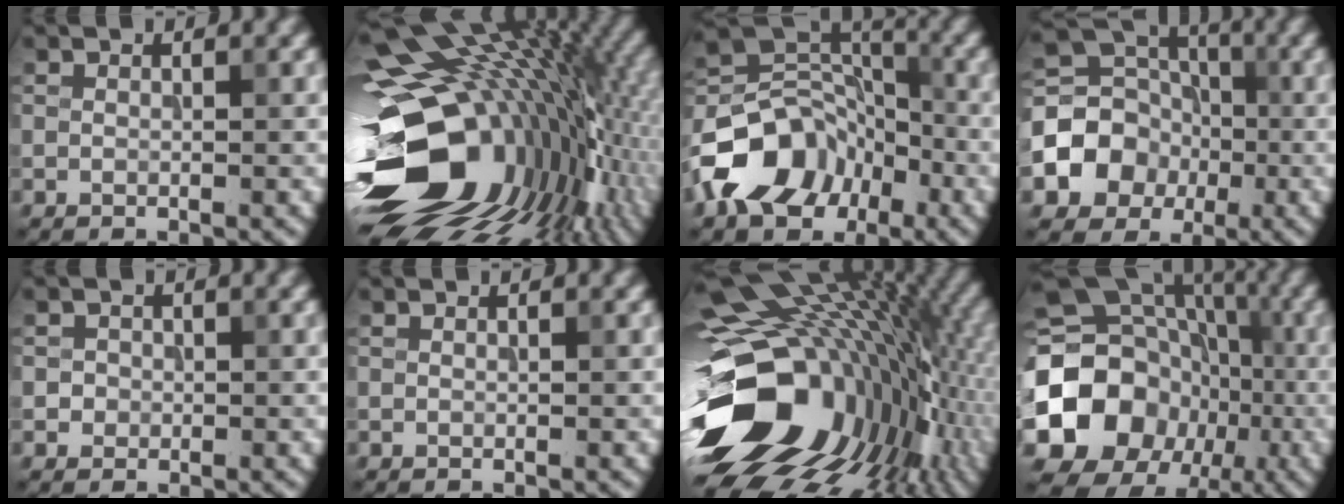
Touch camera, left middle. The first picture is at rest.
{"total": 20.1, "force": [-1.8, 13.2, 15.0], "torque": [-0.266, -0.037, -0.011]}
{"total": 9.4, "force": [-4.8, 6.5, 4.9], "torque": [-0.079, 0.001, -0.102]}
{"total": 6.8, "force": [-1.9, 5.8, 2.9], "torque": [-0.045, 0.004, -0.050]}
{"total": 1.0, "force": [-0.1, 1.0, 0.1], "torque": [0.010, -0.003, -0.002]}
{"total": 0.0}
{"total": 19.3, "force": [-0.3, 13.6, 13.8], "torque": [-0.240, -0.041, 0.026]}
{"total": 19.1, "force": [-4.1, 16.9, 7.9], "torque": [-0.165, -0.012, -0.105]}